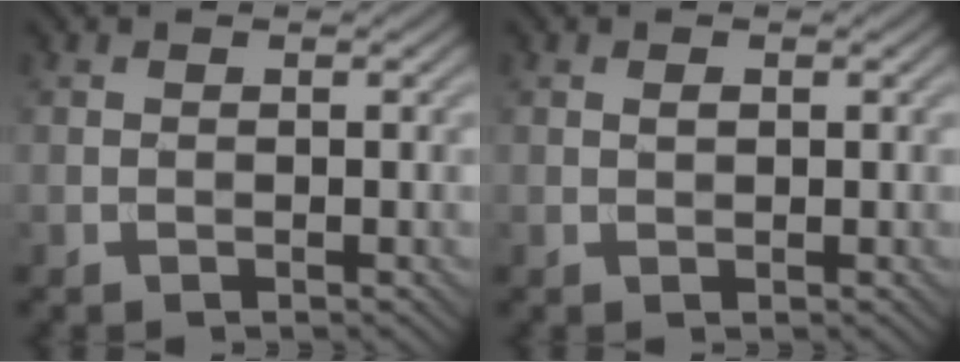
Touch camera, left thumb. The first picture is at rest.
{"total": 0.7, "force": [0.2, 0.4, 0.5], "torque": [-0.012, 0.000, 0.004]}